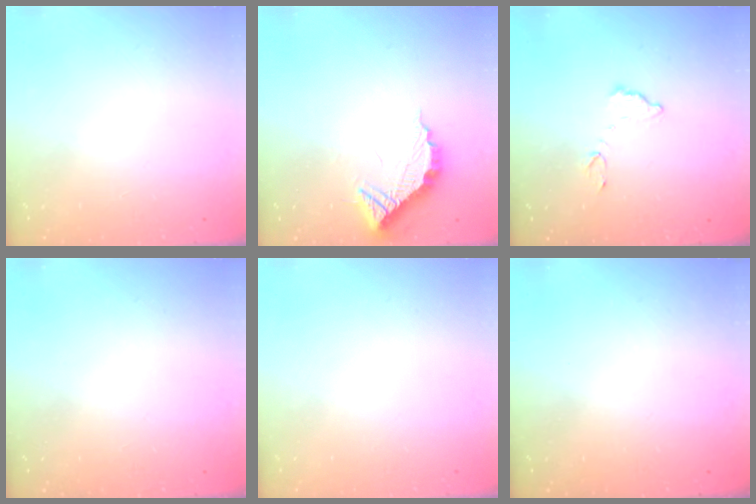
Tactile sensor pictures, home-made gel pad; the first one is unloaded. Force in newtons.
{"total": 12.2, "press": 12.1, "slide": 0.9}
{"total": 7.1, "press": 7.1, "slide": 0.3}
{"total": 3.9, "press": 3.9, "slide": 0.1}
{"total": 0.0}
{"total": 3.0, "press": 3.0, "slide": 0.1}